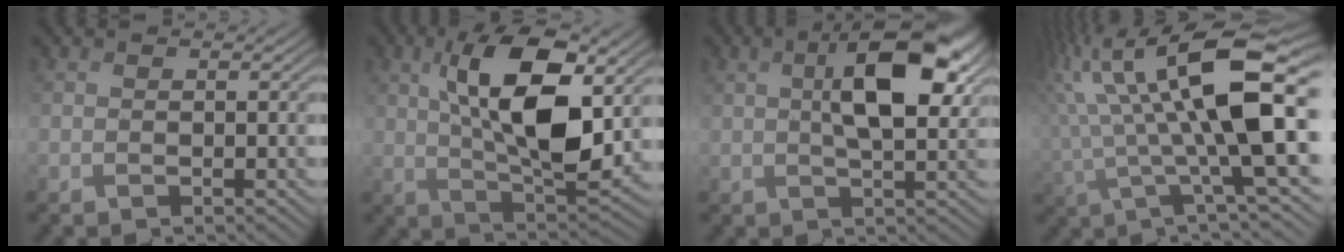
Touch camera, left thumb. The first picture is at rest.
{"total": 12.9, "force": [3.1, 5.4, 11.3], "torque": [-0.197, -0.004, 0.056]}
{"total": 9.9, "force": [2.8, 4.0, 8.6], "torque": [-0.153, 0.009, 0.043]}
{"total": 15.7, "force": [2.5, 4.3, 14.9], "torque": [-0.284, 0.003, 0.048]}